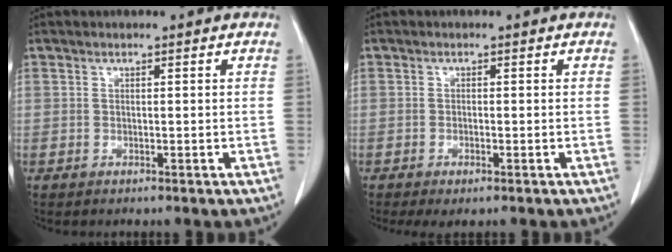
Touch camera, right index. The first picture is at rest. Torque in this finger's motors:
{"motor_torque": [0.41, -0.38, 0.16, 0.03]}